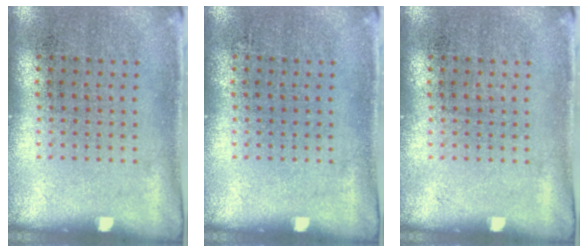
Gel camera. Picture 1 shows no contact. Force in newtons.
{"total": 0.0}
{"total": 0.0}